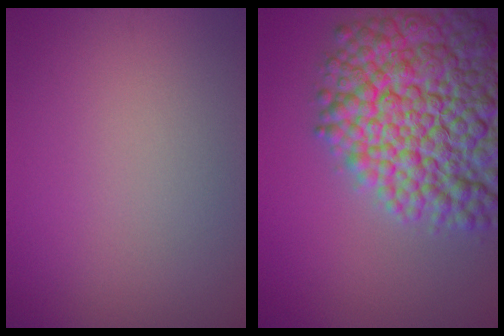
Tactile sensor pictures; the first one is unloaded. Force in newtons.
{"total": 15.3, "press": 15.3, "slide": 0.5}